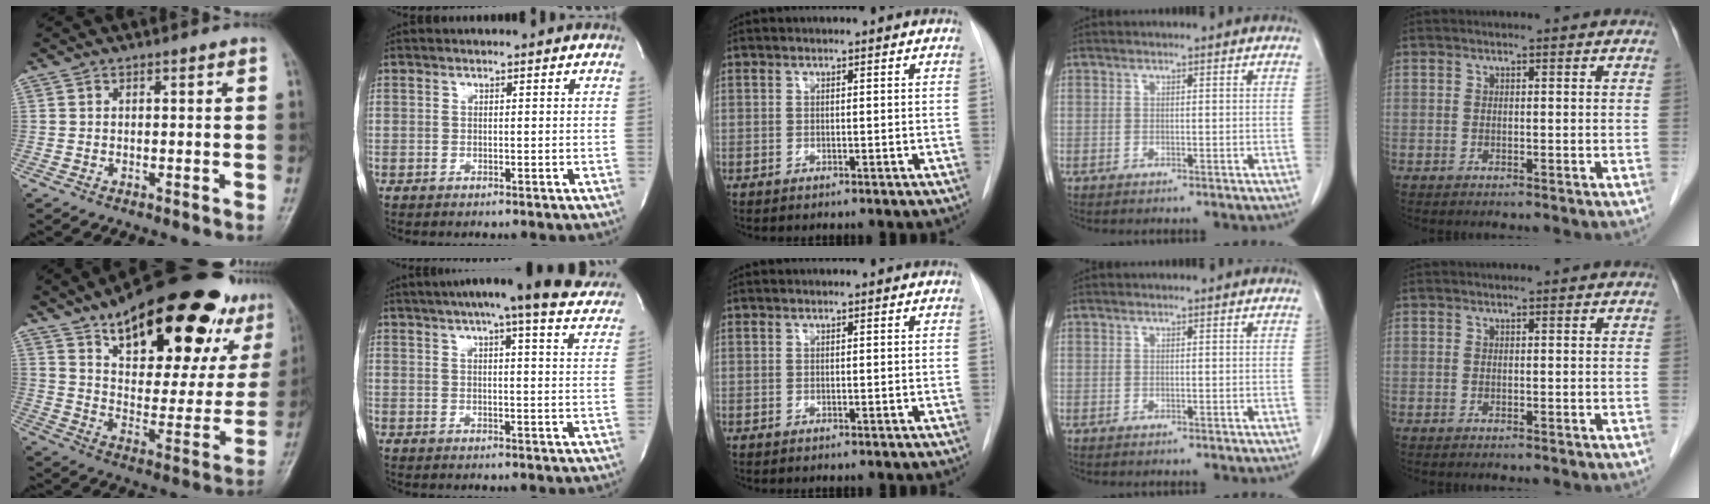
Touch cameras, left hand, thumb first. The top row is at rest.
{"thumb": {"total": 32.8, "force": [20.7, 13.3, 21.6], "torque": [-0.274, -0.055, 0.309]}, "index": {"total": 24.1, "force": [20.8, 2.2, 11.8], "torque": [-0.175, -0.016, 0.244]}}